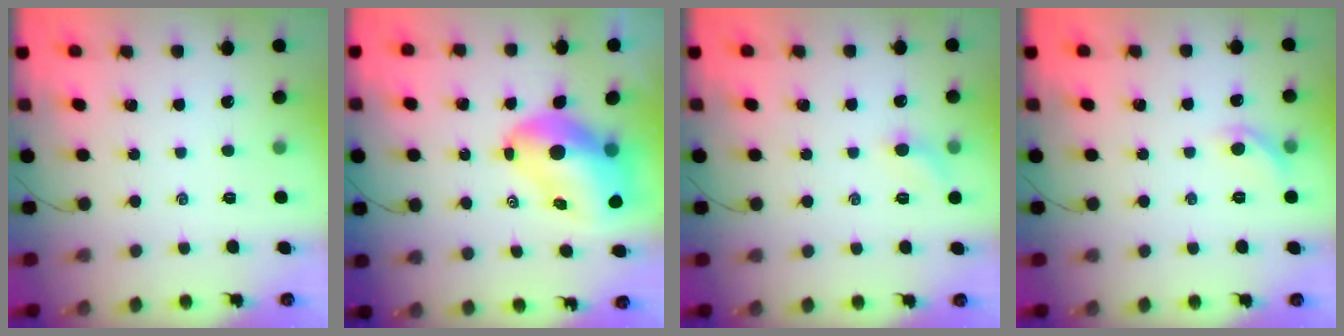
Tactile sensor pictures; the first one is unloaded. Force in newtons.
{"total": 11.9, "press": 11.4, "slide": 3.3}
{"total": 6.3, "press": 6.1, "slide": 1.6}
{"total": 7.0, "press": 6.9, "slide": 1.2}